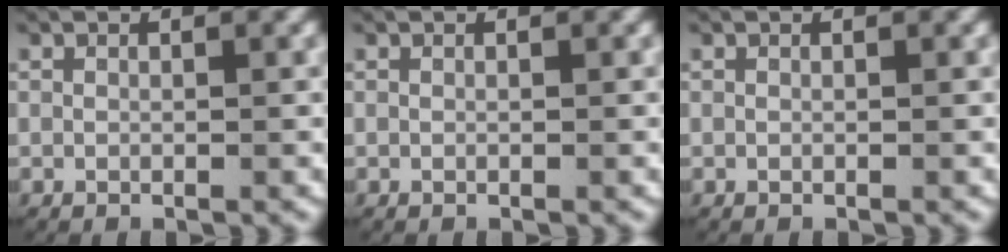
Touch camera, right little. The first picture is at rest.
{"total": 0.0}
{"total": 0.0}